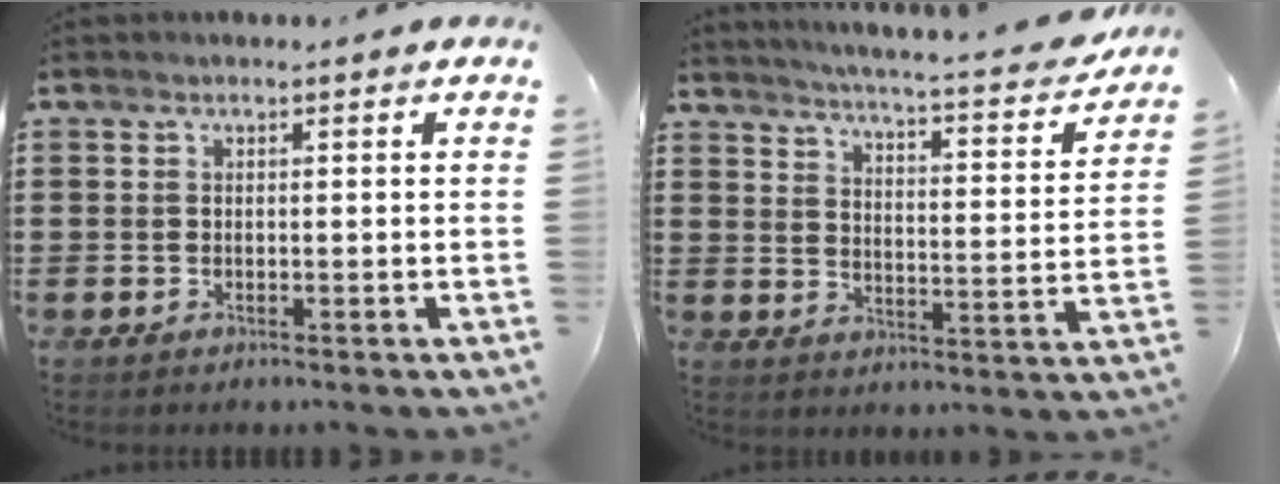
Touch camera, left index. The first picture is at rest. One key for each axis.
{"total": 4.1, "fx": 3.7, "fy": -0.7, "fz": 1.7, "tx": -0.053, "ty": -0.036, "tz": 0.053}